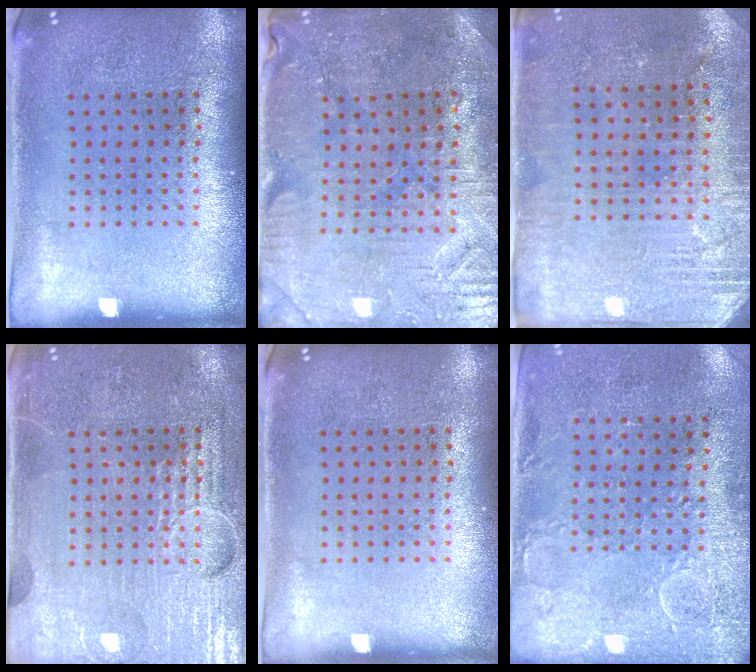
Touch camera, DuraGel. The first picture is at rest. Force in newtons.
{"total": 1.2, "press": 1.1, "slide": 0.4}
{"total": 2.8, "press": 2.7, "slide": 0.6}
{"total": 4.1, "press": 4.0, "slide": 0.7}
{"total": 0.0}
{"total": 3.0, "press": 2.2, "slide": 2.0}